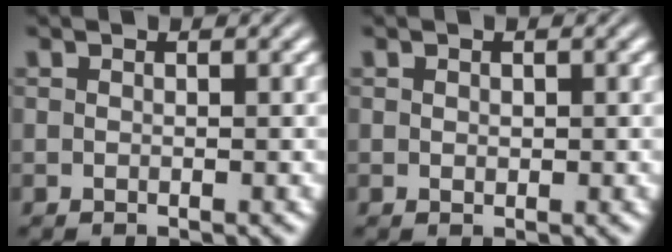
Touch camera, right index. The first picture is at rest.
{"total": 0.0}